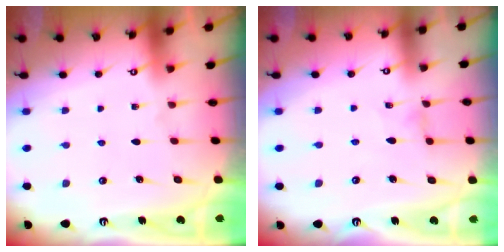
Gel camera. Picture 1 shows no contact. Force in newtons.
{"total": 0.0}